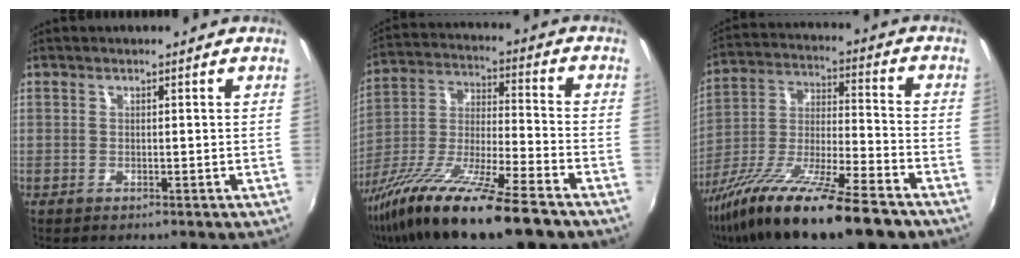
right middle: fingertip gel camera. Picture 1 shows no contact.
{"total": 20.5, "force": [-14.2, 2.7, 14.4], "torque": [-0.273, -0.039, -0.254]}
{"total": 21.8, "force": [-15.2, 3.7, 15.2], "torque": [-0.281, -0.041, -0.263]}